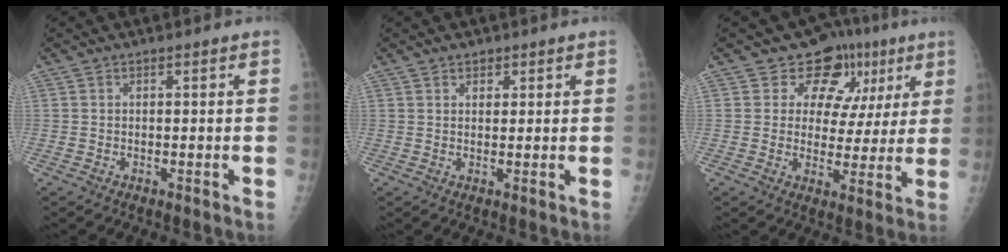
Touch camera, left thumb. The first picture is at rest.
{"total": 1.8, "force": [1.1, 1.3, 0.6], "torque": [0.005, -0.005, 0.014]}
{"total": 11.2, "force": [5.5, 8.7, 4.3], "torque": [0.000, -0.008, 0.067]}